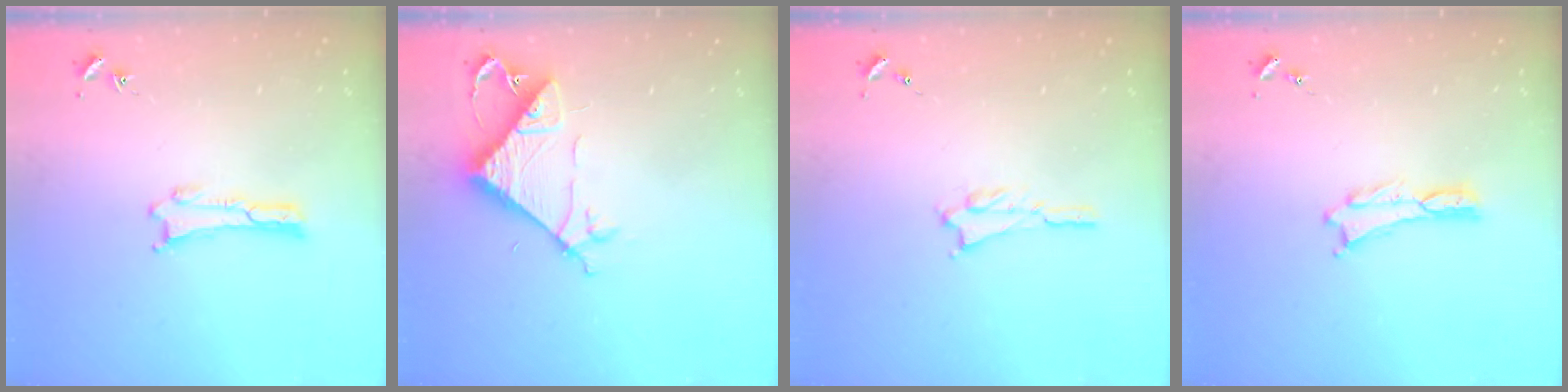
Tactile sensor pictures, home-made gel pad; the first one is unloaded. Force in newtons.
{"total": 8.0, "press": 8.0, "slide": 0.7}
{"total": 1.1, "press": 1.1, "slide": 0.2}
{"total": 0.0}